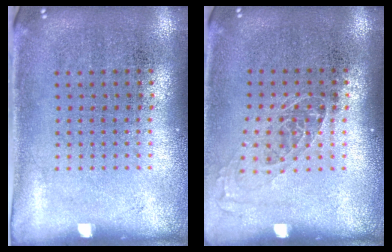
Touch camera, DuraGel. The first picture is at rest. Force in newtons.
{"total": 1.0, "press": 0.9, "slide": 0.5}